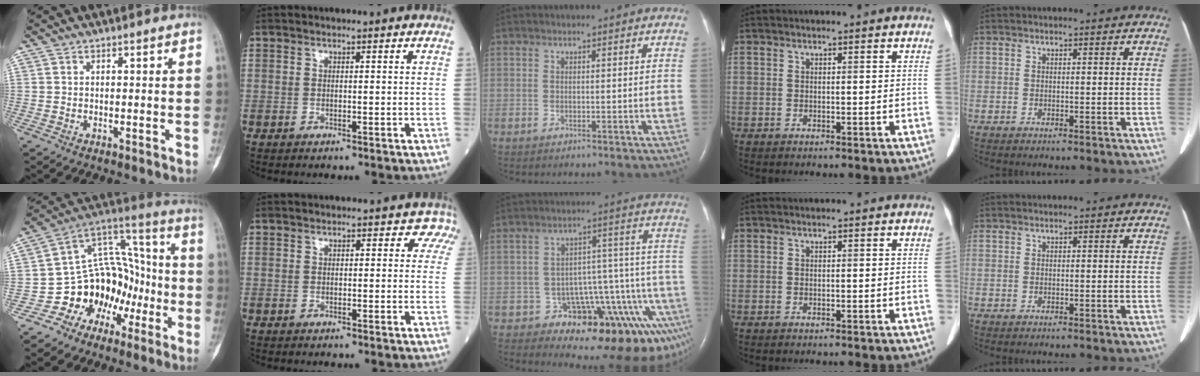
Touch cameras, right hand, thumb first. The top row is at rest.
{"thumb": {"total": 16.7, "force": [-6.6, 13.1, 7.8], "torque": [-0.058, 0.111, -0.110]}, "index": {"total": 2.4, "force": [1.4, 1.8, 0.8], "torque": [0.018, -0.002, -0.001]}, "middle": {"total": 15.7, "force": [-9.7, 6.0, 10.7], "torque": [-0.060, 0.082, -0.125]}}